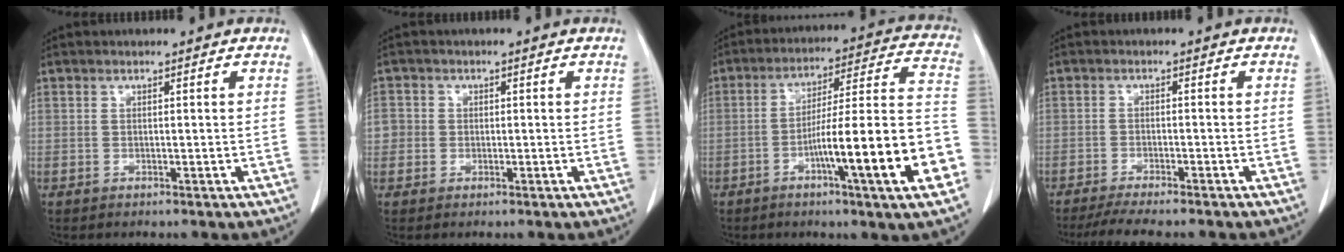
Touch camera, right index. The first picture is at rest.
{"total": 2.8, "force": [-0.2, 2.7, 0.4], "torque": [0.003, 0.008, -0.007]}
{"total": 18.6, "force": [-6.6, 0.1, 17.4], "torque": [-0.225, 0.012, -0.100]}
{"total": 8.4, "force": [-7.3, 0.9, 4.1], "torque": [-0.056, -0.012, -0.110]}